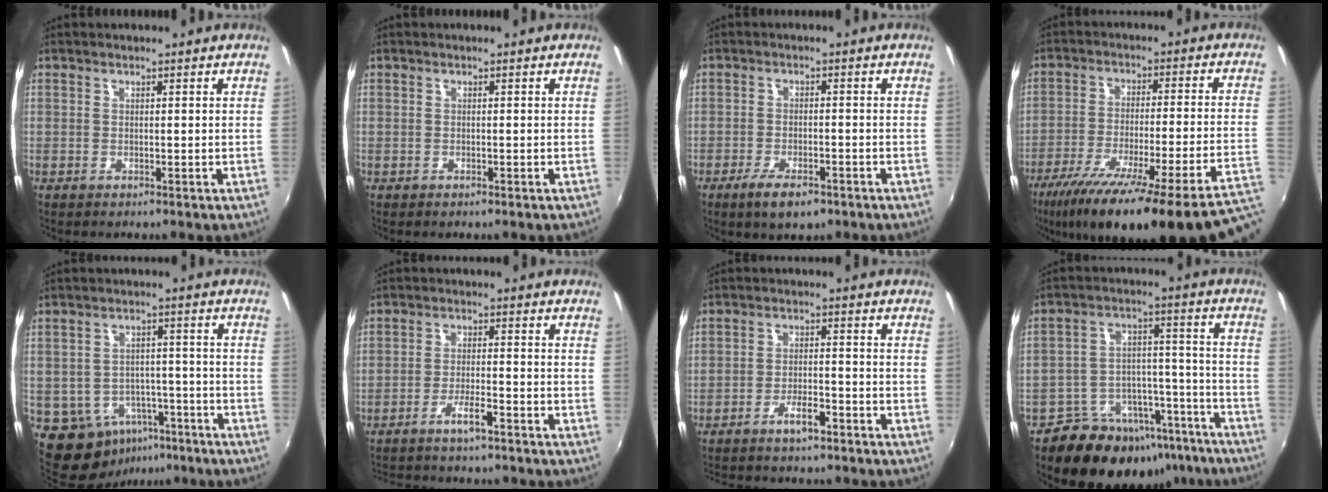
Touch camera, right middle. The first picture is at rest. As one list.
[{"total": 0.0}, {"total": 6.3, "force": [-4.1, 2.3, 4.2], "torque": [-0.100, -0.017, -0.068]}, {"total": 27.7, "force": [-21.0, 0.5, 18.2], "torque": [-0.266, -0.086, -0.304]}, {"total": 10.1, "force": [-5.4, 7.6, 3.7], "torque": [-0.085, 0.015, -0.055]}, {"total": 5.5, "force": [-4.7, 0.5, 2.8], "torque": [-0.069, 0.005, -0.081]}, {"total": 5.1, "force": [-4.3, 1.3, 2.5], "torque": [-0.061, 0.009, -0.070]}, {"total": 19.7, "force": [-14.7, 10.9, 7.2], "torque": [-0.135, 0.046, -0.179]}]